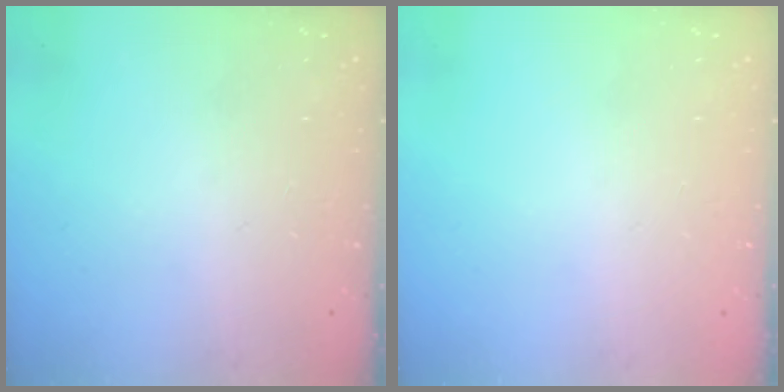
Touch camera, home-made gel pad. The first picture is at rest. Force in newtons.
{"total": 0.0}